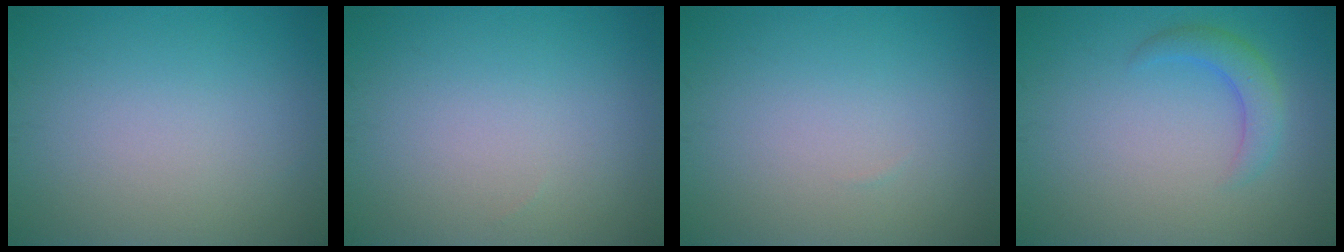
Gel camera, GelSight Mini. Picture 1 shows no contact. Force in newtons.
{"total": 0.0}
{"total": 0.0}
{"total": 2.5, "press": 2.5, "slide": 0.2}